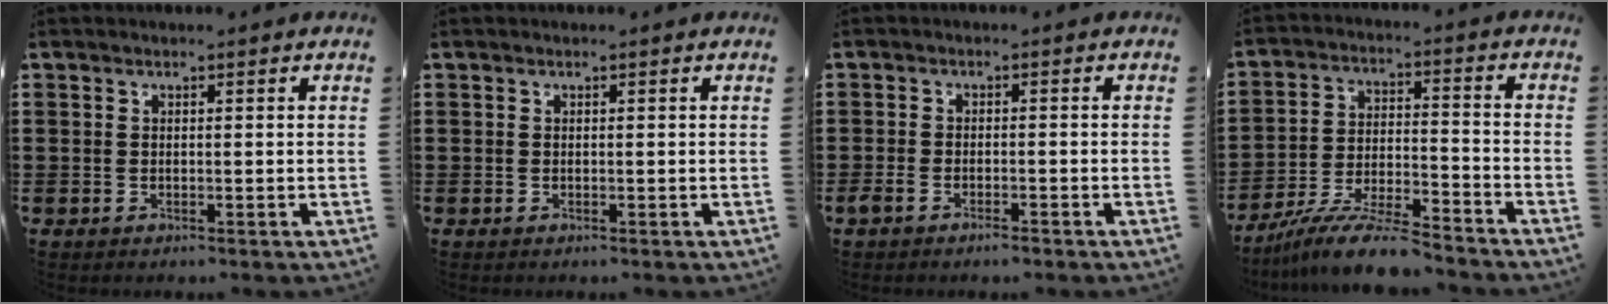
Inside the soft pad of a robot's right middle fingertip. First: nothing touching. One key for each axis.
{"total": 0.0}
{"total": 1.9, "fx": -1.4, "fy": 0.6, "fz": 1.2, "tx": -0.021, "ty": 0.000, "tz": -0.025}
{"total": 10.0, "fx": -9.1, "fy": 0.7, "fz": 4.0, "tx": -0.072, "ty": 0.013, "tz": -0.176}